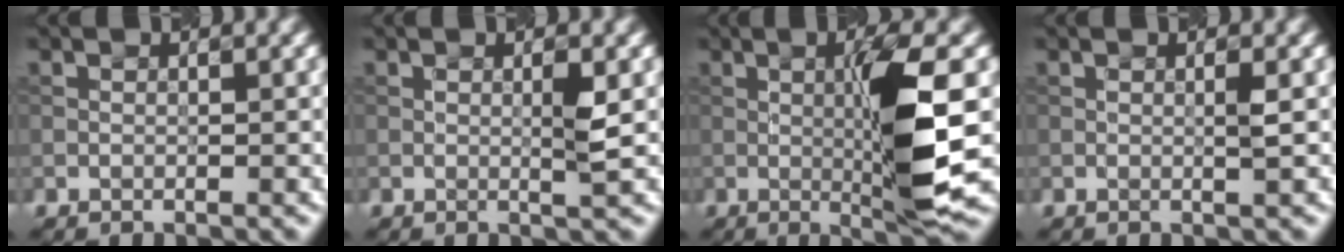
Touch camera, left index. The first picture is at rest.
{"total": 1.4, "force": [0.1, -0.1, 1.4], "torque": [-0.034, 0.002, 0.005]}
{"total": 7.5, "force": [-0.3, 0.7, 7.5], "torque": [-0.126, -0.004, 0.013]}
{"total": 0.8, "force": [0.0, 0.0, 0.8], "torque": [-0.023, 0.005, 0.004]}